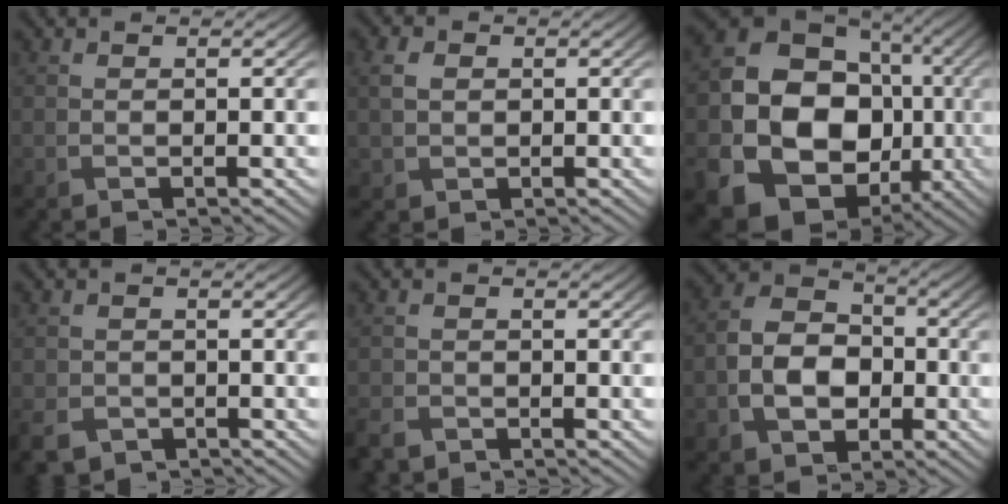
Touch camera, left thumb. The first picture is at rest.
{"total": 3.1, "force": [0.4, 2.5, 1.7], "torque": [-0.049, 0.001, 0.006]}
{"total": 19.7, "force": [-4.2, 16.0, 10.6], "torque": [-0.210, -0.045, -0.071]}
{"total": 3.5, "force": [-2.3, 2.2, 1.4], "torque": [-0.038, -0.011, -0.049]}
{"total": 2.8, "force": [-2.4, 1.2, 0.8], "torque": [-0.023, -0.011, -0.054]}
{"total": 8.3, "force": [-2.4, 6.0, 5.1], "torque": [-0.113, -0.003, -0.055]}